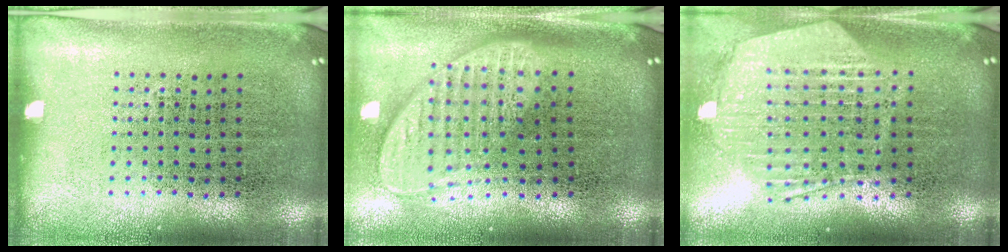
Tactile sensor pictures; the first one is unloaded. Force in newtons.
{"total": 2.0, "press": 1.6, "slide": 1.2}
{"total": 1.4, "press": 1.4, "slide": 0.4}